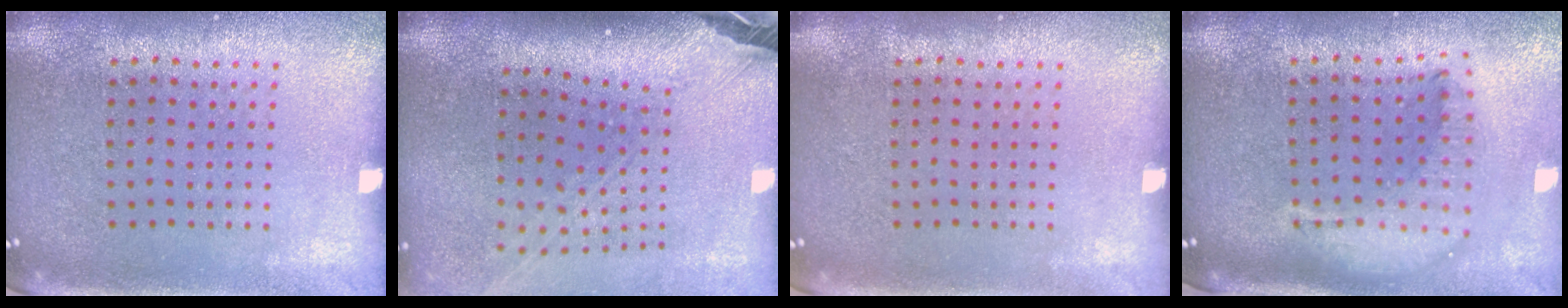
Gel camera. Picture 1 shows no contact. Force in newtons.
{"total": 2.8, "press": 2.1, "slide": 1.9}
{"total": 0.0}
{"total": 2.2, "press": 1.7, "slide": 1.4}